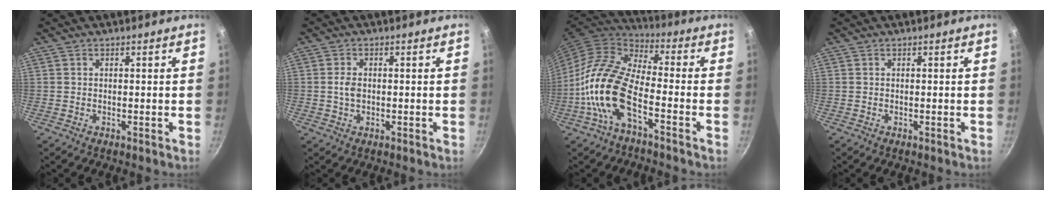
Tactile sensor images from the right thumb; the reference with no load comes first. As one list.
[{"total": 2.5, "force": [0.0, 1.7, 1.9], "torque": [-0.028, 0.003, -0.002]}, {"total": 15.1, "force": [-5.5, 6.5, 12.5], "torque": [-0.243, 0.041, -0.123]}, {"total": 0.0}]